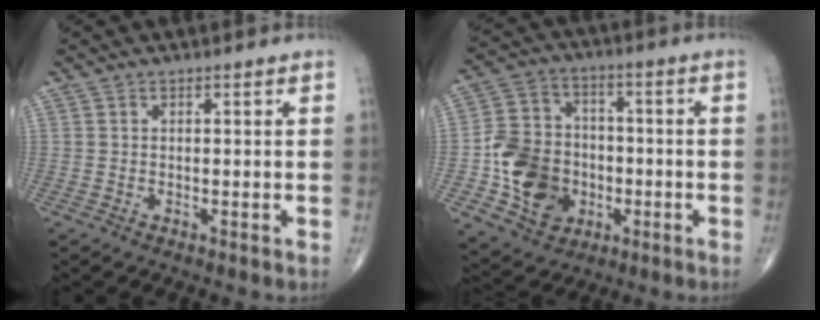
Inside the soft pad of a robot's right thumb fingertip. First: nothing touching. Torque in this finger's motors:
{"motor_torque": [1.56, 2.17, 0.67, -0.46, 0.24]}